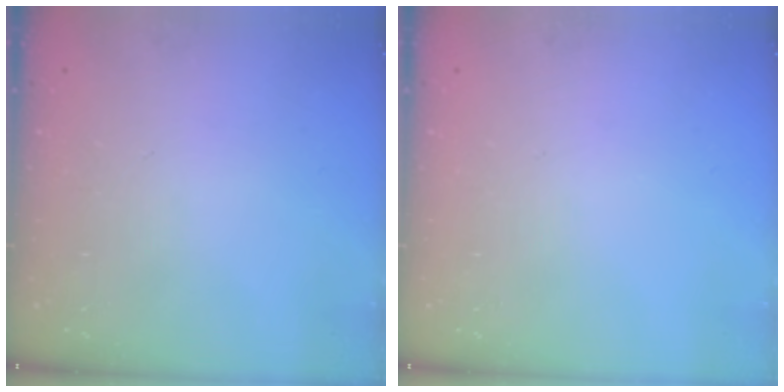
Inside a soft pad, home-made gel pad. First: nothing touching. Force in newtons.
{"total": 0.0}